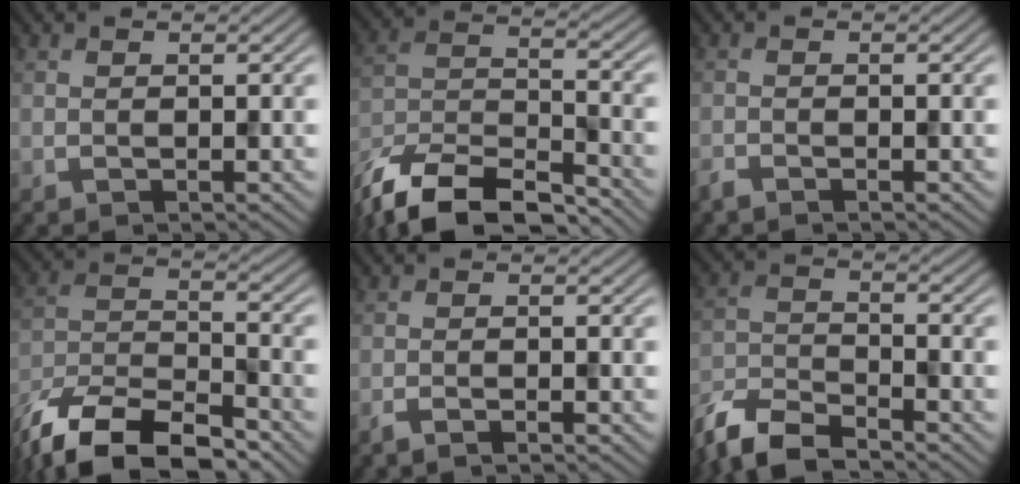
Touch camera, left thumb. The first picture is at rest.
{"total": 13.7, "force": [-11.4, 4.2, 6.4], "torque": [-0.142, -0.016, -0.206]}
{"total": 1.1, "force": [-1.1, 0.1, 0.4], "torque": [-0.008, -0.002, -0.025]}
{"total": 13.4, "force": [-10.4, 4.6, 7.2], "torque": [-0.146, -0.015, -0.197]}
{"total": 1.4, "force": [-1.0, 0.1, 1.0], "torque": [-0.017, 0.002, -0.022]}
{"total": 8.1, "force": [-7.0, 2.1, 3.5], "torque": [-0.078, -0.012, -0.150]}